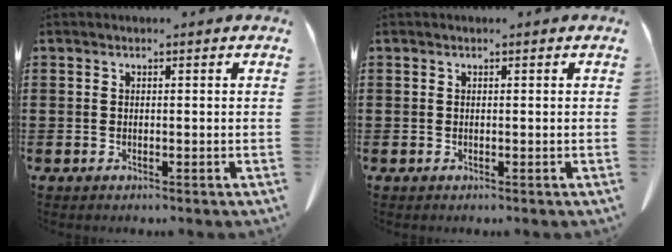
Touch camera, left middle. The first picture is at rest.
{"total": 0.0}